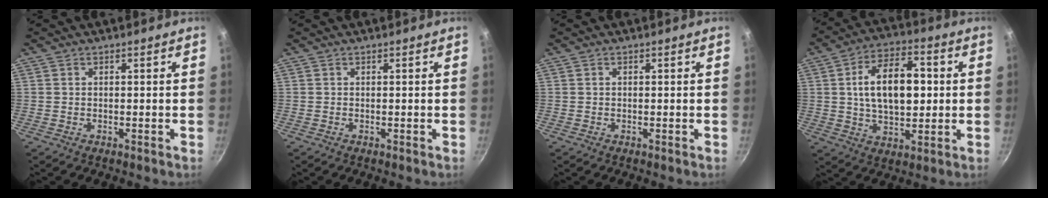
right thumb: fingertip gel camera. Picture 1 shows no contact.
{"total": 0.0}
{"total": 0.0}
{"total": 15.2, "force": [1.9, 8.5, 12.4], "torque": [-0.183, 0.008, 0.029]}